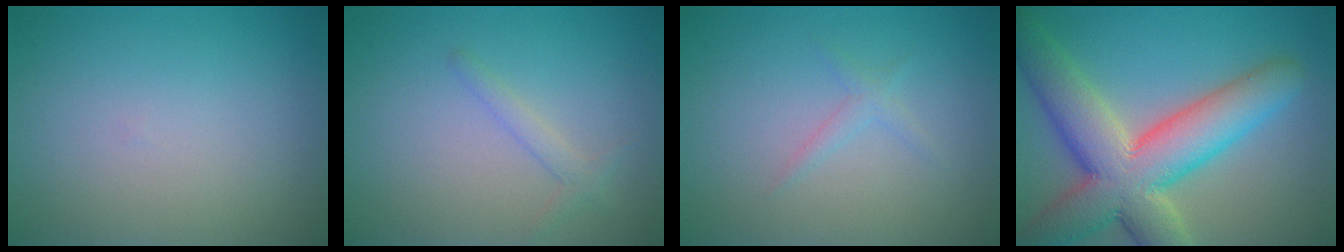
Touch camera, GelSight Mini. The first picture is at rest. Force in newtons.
{"total": 1.4, "press": 1.4, "slide": 0.0}
{"total": 1.1, "press": 1.1, "slide": 0.0}
{"total": 11.1, "press": 11.0, "slide": 0.6}